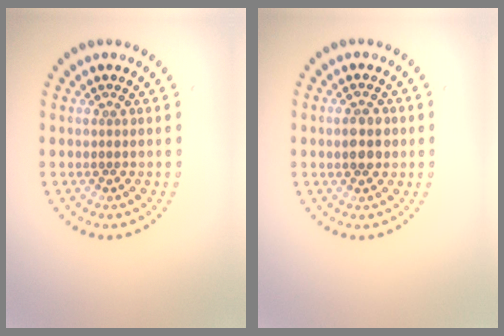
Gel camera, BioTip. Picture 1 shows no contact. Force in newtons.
{"total": 2.9, "press": 2.9, "slide": 0.1}